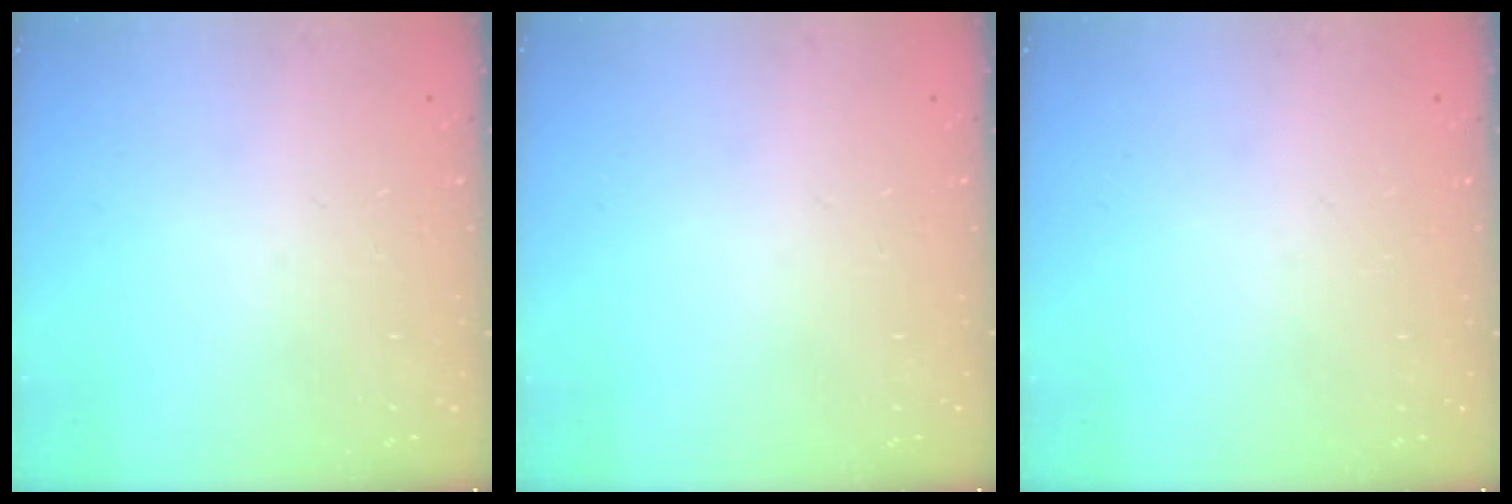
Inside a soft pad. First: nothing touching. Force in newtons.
{"total": 0.0}
{"total": 0.0}